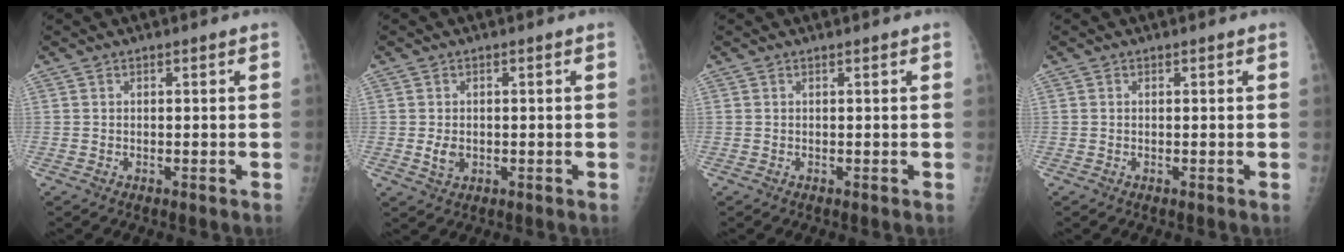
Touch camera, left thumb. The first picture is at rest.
{"total": 3.0, "force": [-0.4, 2.3, 2.0], "torque": [-0.027, -0.001, -0.002]}
{"total": 0.0}
{"total": 0.0}